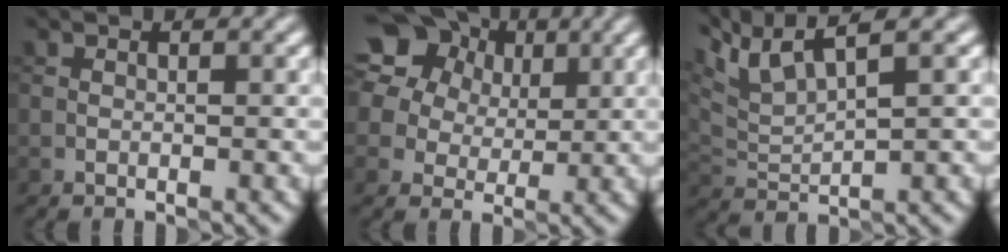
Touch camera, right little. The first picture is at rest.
{"total": 17.7, "force": [9.3, 12.4, 8.4], "torque": [-0.200, 0.055, 0.165]}
{"total": 5.4, "force": [4.0, 0.8, 3.6], "torque": [-0.080, 0.020, 0.081]}